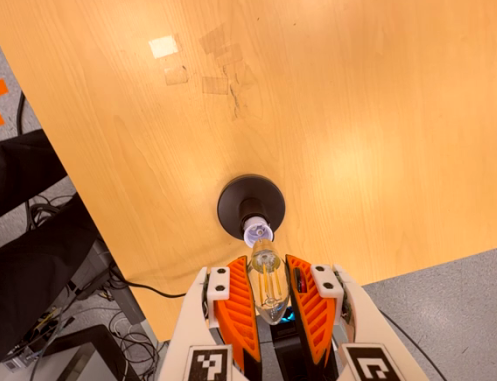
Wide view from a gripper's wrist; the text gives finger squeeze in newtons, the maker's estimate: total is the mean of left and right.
{"total": 12.6, "left": 12.8, "right": 12.3}